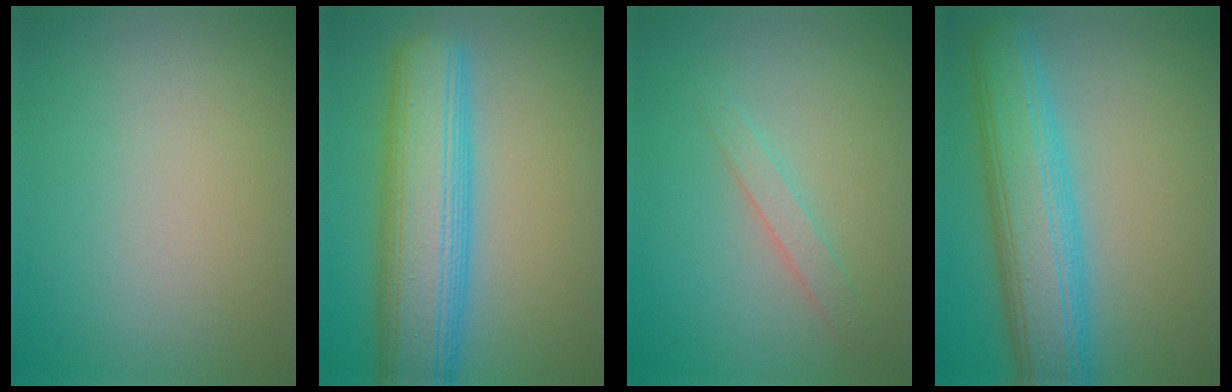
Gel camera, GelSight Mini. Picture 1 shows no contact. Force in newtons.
{"total": 10.1, "press": 10.0, "slide": 0.4}
{"total": 1.6, "press": 1.6, "slide": 0.1}
{"total": 8.4, "press": 8.4, "slide": 0.2}